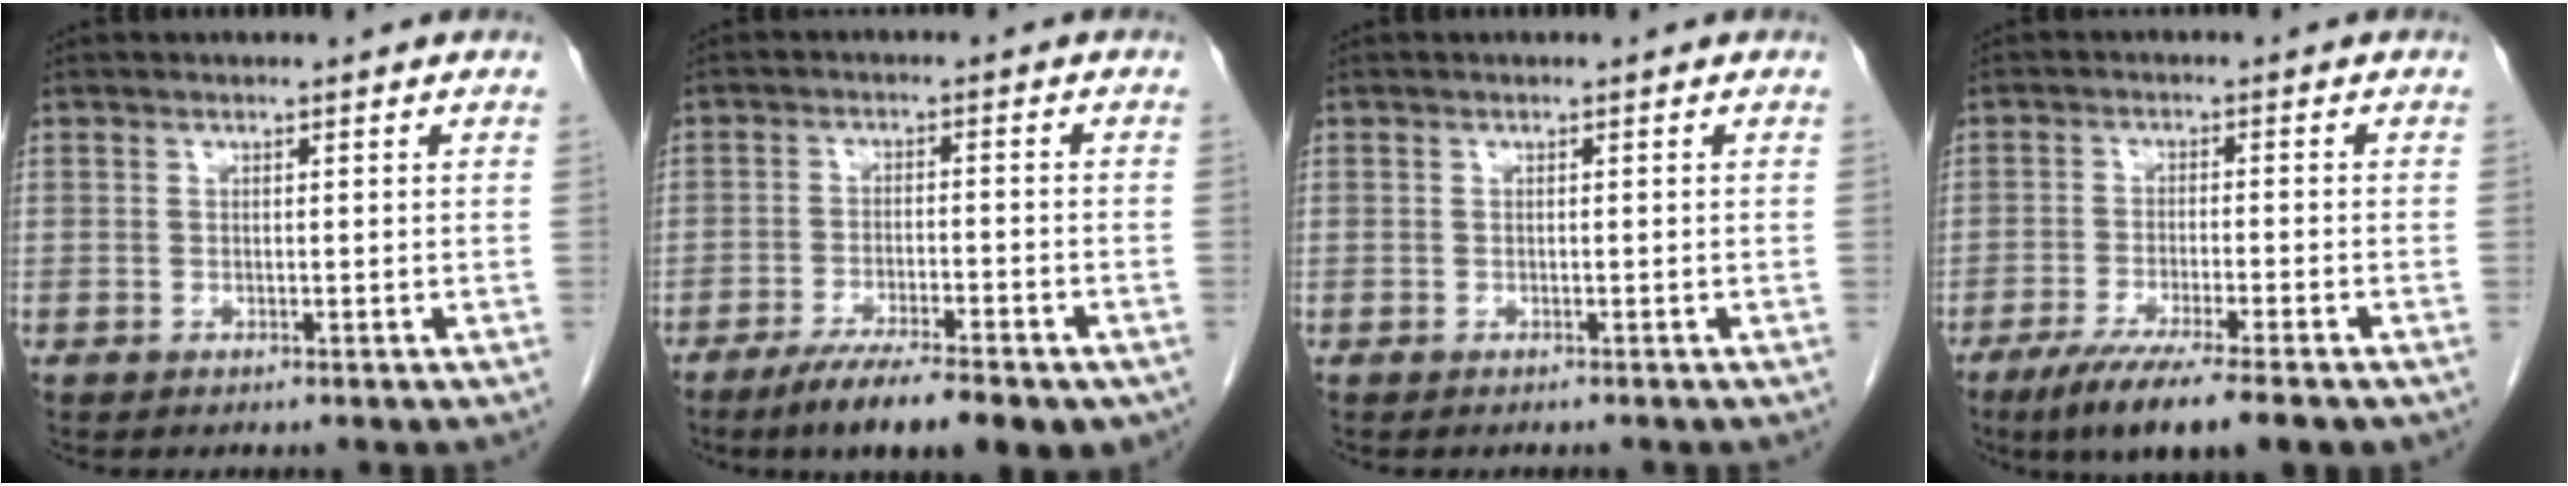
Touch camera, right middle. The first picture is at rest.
{"total": 12.9, "force": [-9.2, 2.8, 8.6], "torque": [-0.108, -0.013, -0.136]}
{"total": 0.6, "force": [-0.6, 0.1, 0.0], "torque": [-0.006, -0.001, -0.012]}
{"total": 9.9, "force": [-7.2, 0.5, 6.8], "torque": [-0.107, -0.024, -0.113]}